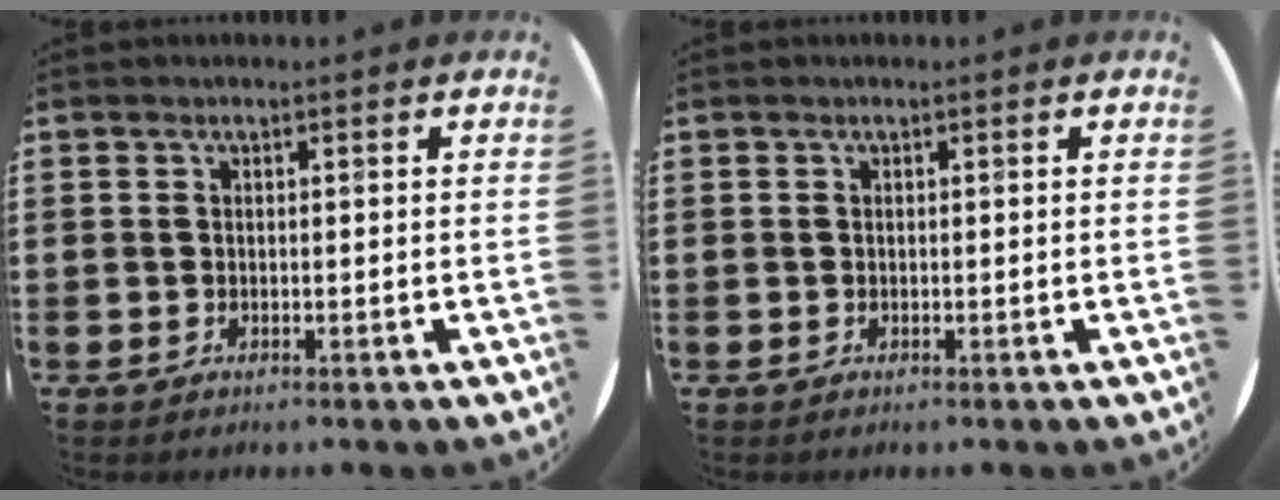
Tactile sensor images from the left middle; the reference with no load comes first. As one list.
[{"total": 0.0}]